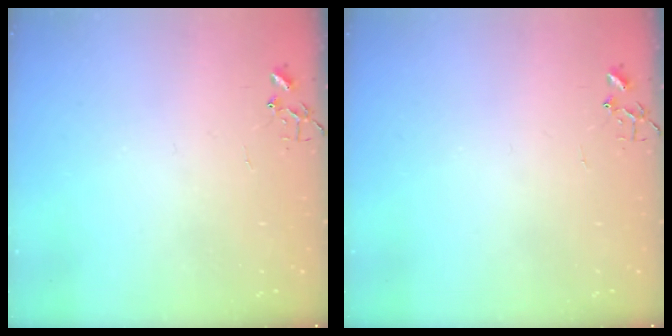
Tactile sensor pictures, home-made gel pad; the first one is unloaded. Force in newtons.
{"total": 0.0}